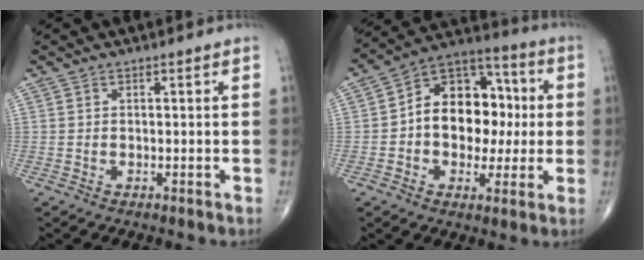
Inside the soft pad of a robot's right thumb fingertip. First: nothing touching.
{"total": 16.6, "force": [0.4, 11.7, 11.7], "torque": [-0.128, 0.035, -0.002]}